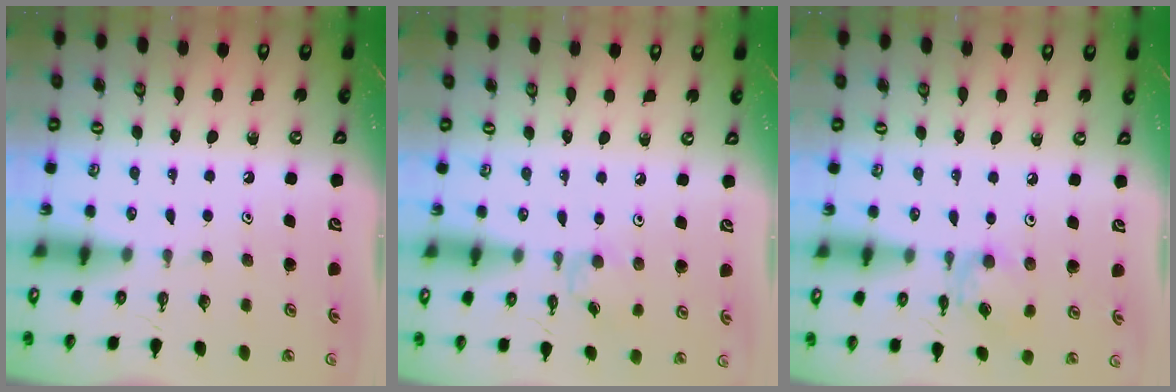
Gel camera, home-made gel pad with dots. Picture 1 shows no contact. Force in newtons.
{"total": 1.8, "press": 1.8, "slide": 0.4}
{"total": 7.8, "press": 7.8, "slide": 0.5}